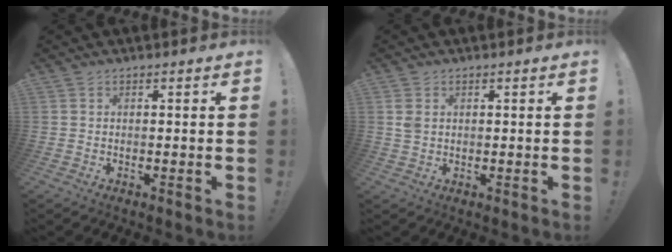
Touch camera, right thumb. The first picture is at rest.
{"total": 2.4, "force": [0.9, 1.7, 1.5], "torque": [-0.030, 0.005, 0.018]}